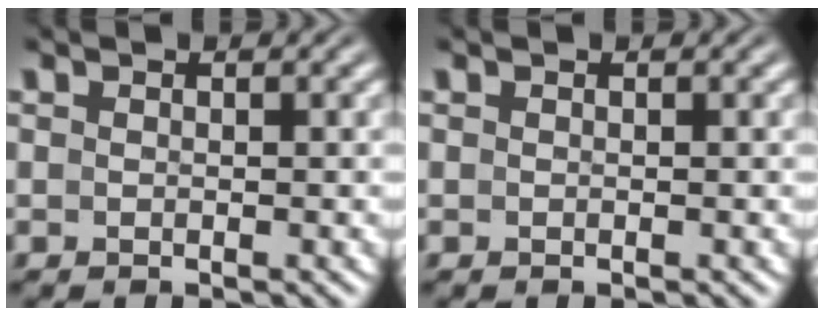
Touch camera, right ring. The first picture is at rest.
{"total": 0.0}